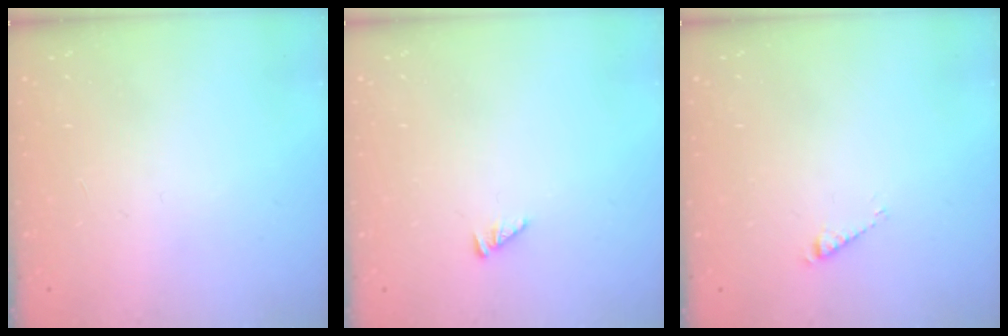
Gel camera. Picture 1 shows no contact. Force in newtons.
{"total": 2.1, "press": 2.1, "slide": 0.3}
{"total": 2.6, "press": 2.6, "slide": 0.2}